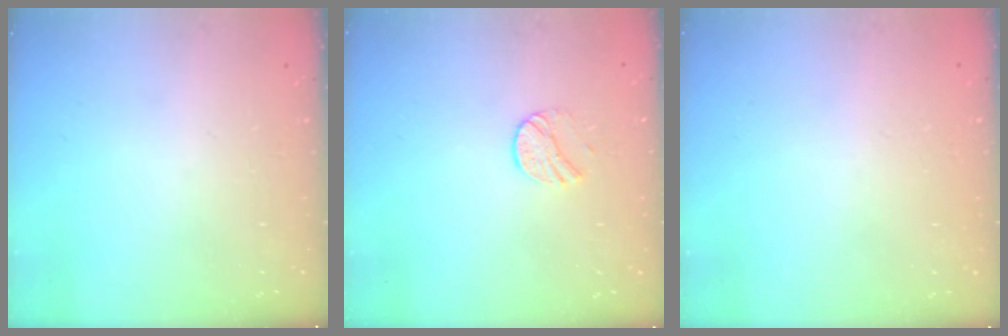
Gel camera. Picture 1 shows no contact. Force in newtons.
{"total": 7.7, "press": 7.7, "slide": 0.6}
{"total": 0.5, "press": 0.5, "slide": 0.1}